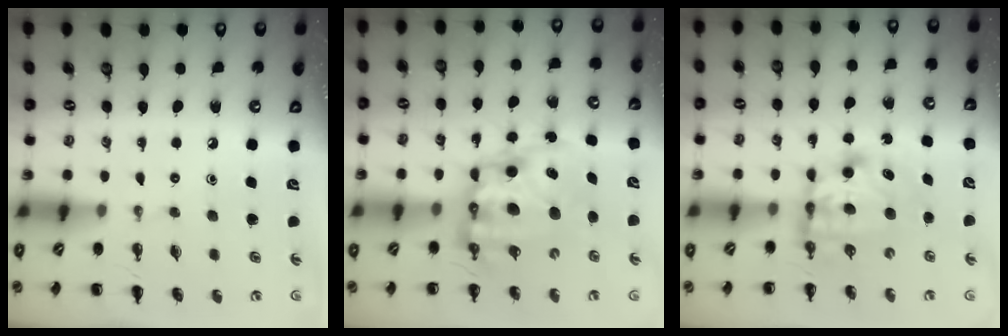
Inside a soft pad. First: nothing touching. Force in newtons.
{"total": 12.8, "press": 12.4, "slide": 3.2}
{"total": 7.2, "press": 7.1, "slide": 1.3}